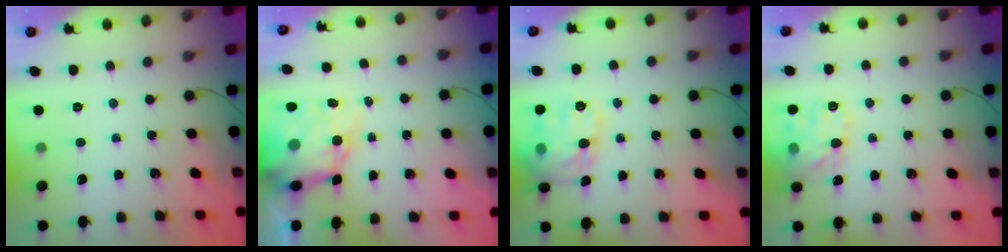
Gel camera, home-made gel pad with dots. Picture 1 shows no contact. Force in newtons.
{"total": 11.7, "press": 11.3, "slide": 3.2}
{"total": 17.3, "press": 17.3, "slide": 1.4}
{"total": 11.6, "press": 11.5, "slide": 0.9}